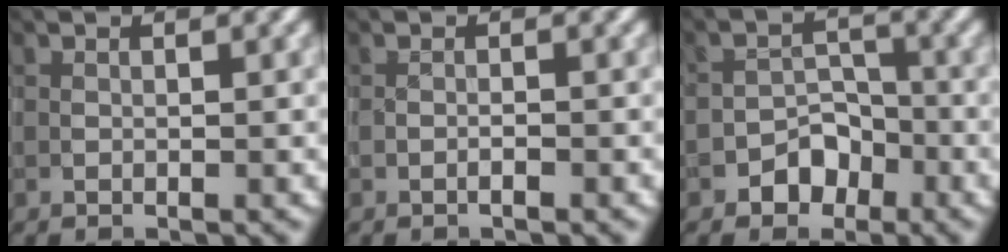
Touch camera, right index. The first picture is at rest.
{"total": 0.7, "force": [-0.4, -0.1, 0.5], "torque": [-0.010, 0.002, -0.009]}
{"total": 3.0, "force": [-1.9, 2.1, 1.0], "torque": [-0.005, 0.009, -0.031]}